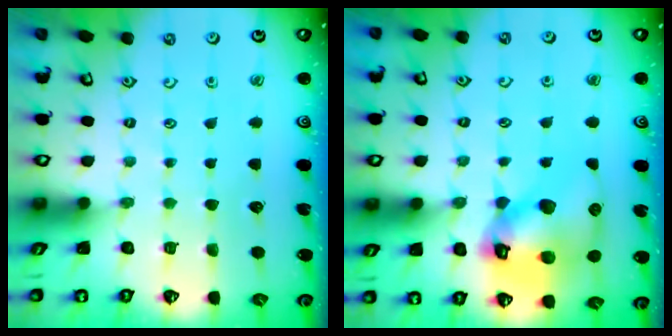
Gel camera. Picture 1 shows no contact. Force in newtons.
{"total": 15.4, "press": 15.3, "slide": 2.1}